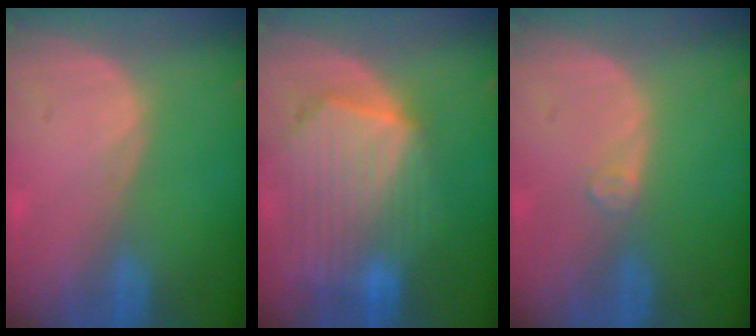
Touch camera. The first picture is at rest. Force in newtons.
{"total": 10.4, "press": 9.0, "slide": 5.2}
{"total": 1.2, "press": 1.2, "slide": 0.3}